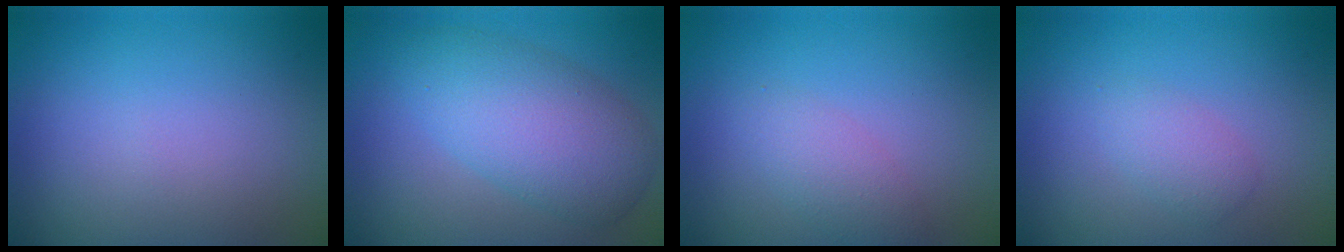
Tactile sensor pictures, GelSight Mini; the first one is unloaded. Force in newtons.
{"total": 6.4, "press": 6.4, "slide": 0.1}
{"total": 2.1, "press": 2.1, "slide": 0.0}
{"total": 1.7, "press": 1.7, "slide": 0.1}